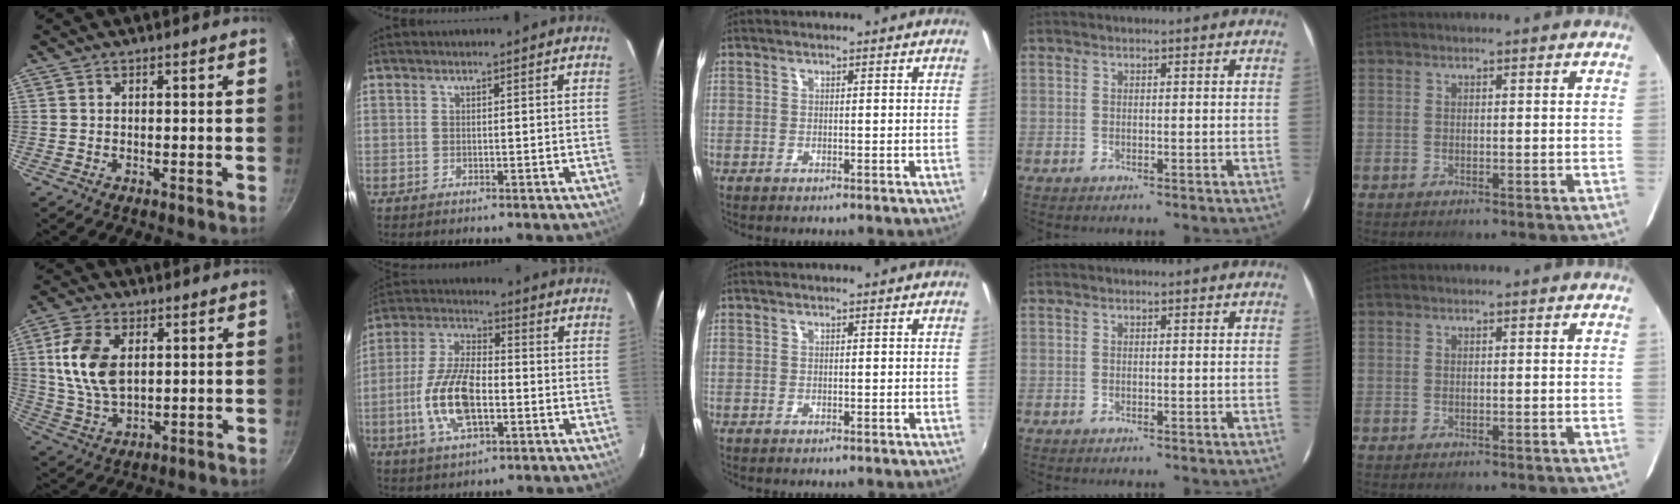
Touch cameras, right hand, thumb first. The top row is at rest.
{"thumb": {"total": 12.3, "force": [2.6, 7.4, 9.4], "torque": [-0.174, -0.011, 0.054]}, "index": {"total": 13.3, "force": [-3.5, 5.8, 11.5], "torque": [-0.242, 0.003, -0.065]}}